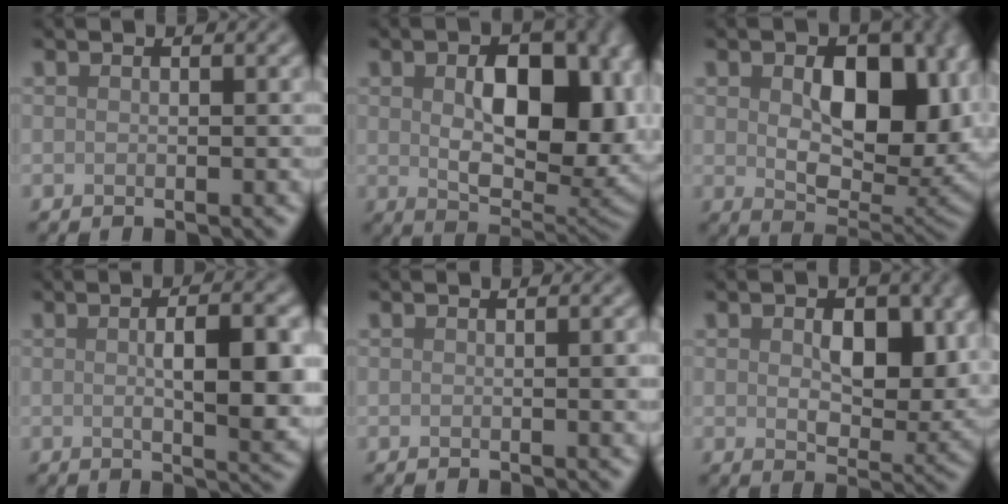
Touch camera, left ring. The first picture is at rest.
{"total": 11.7, "force": [1.4, 6.7, 9.4], "torque": [-0.134, -0.016, 0.035]}
{"total": 11.2, "force": [1.8, 6.8, 8.7], "torque": [-0.126, -0.018, 0.040]}
{"total": 6.7, "force": [0.2, 2.1, 6.4], "torque": [-0.096, -0.004, 0.006]}
{"total": 1.4, "force": [0.0, 0.2, 1.3], "torque": [-0.016, 0.000, 0.000]}
{"total": 6.2, "force": [1.2, 3.8, 4.7], "torque": [-0.066, -0.016, 0.023]}